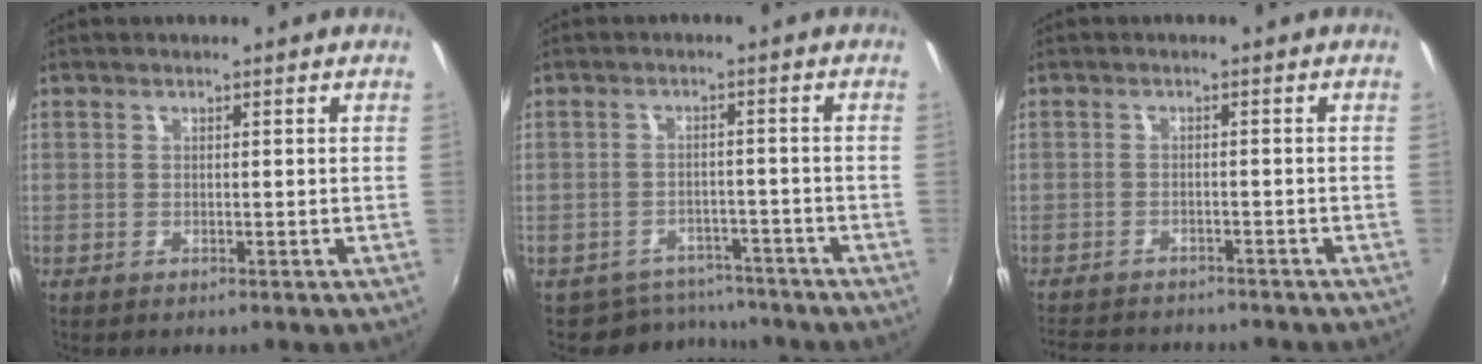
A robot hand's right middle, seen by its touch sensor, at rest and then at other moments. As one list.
[{"total": 6.9, "force": [-6.1, 3.4, 0.3], "torque": [-0.015, 0.010, -0.083]}, {"total": 8.7, "force": [-7.8, 2.6, 2.8], "torque": [-0.073, -0.012, -0.119]}]